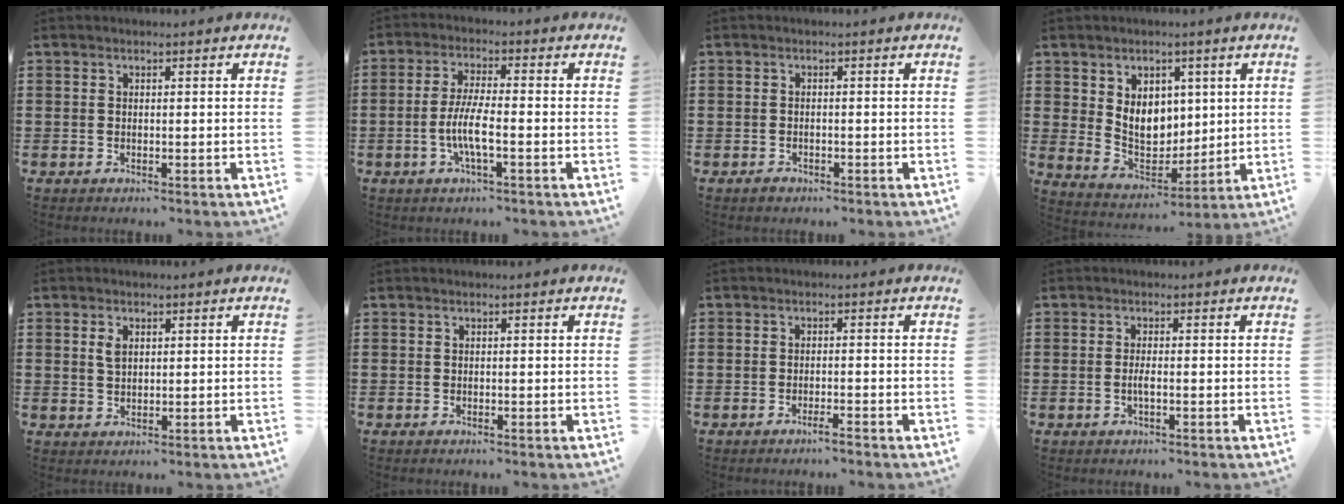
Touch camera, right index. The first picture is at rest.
{"total": 5.9, "force": [-1.9, 1.0, 5.5], "torque": [-0.114, -0.006, -0.040]}
{"total": 0.9, "force": [-0.8, 0.5, 0.1], "torque": [-0.004, 0.000, -0.016]}
{"total": 7.6, "force": [2.0, 5.9, 4.4], "torque": [-0.079, 0.005, 0.037]}
{"total": 2.1, "force": [0.8, 1.2, 1.6], "torque": [-0.035, 0.004, 0.014]}
{"total": 0.0}
{"total": 1.7, "force": [-1.3, 0.0, 1.0], "torque": [-0.017, -0.002, -0.024]}
{"total": 1.6, "force": [-0.6, 0.2, 1.5], "torque": [-0.035, -0.004, -0.013]}